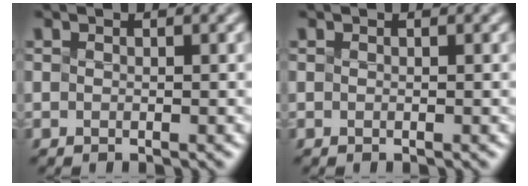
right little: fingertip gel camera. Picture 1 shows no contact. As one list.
[{"total": 0.0}]